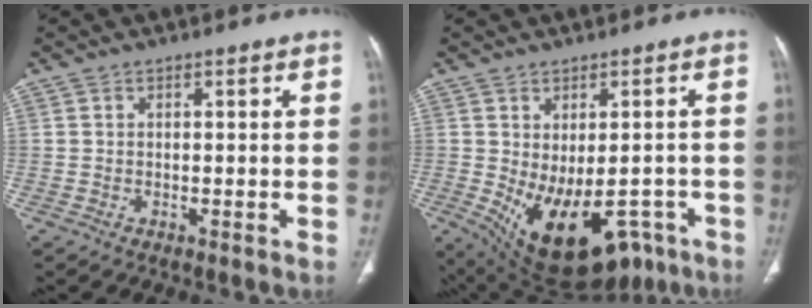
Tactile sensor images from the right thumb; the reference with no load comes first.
{"total": 18.5, "force": [-7.7, 10.2, 13.4], "torque": [-0.190, -0.003, -0.087]}